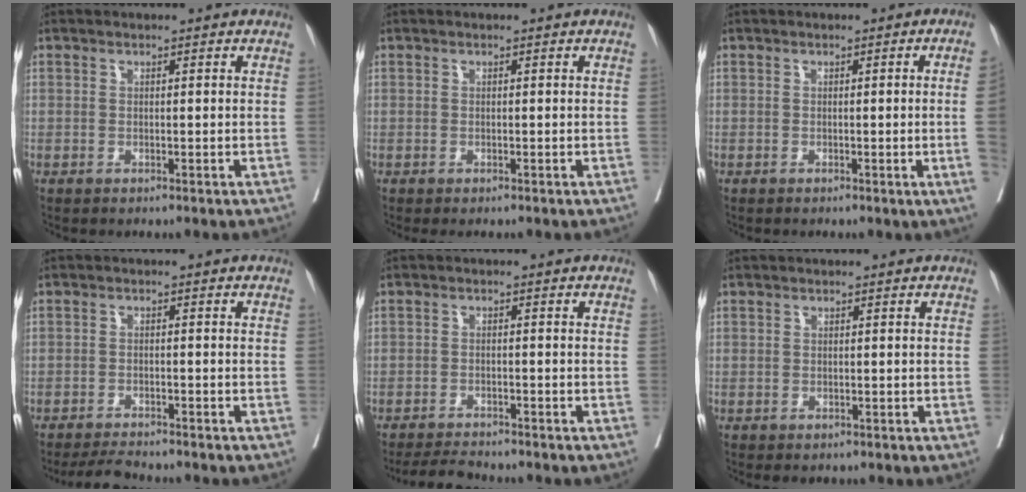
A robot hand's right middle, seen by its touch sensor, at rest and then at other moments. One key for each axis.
{"total": 0.8, "fx": -0.6, "fy": 0.3, "fz": 0.4, "tx": -0.004, "ty": -0.004, "tz": -0.011}
{"total": 4.2, "fx": -0.5, "fy": -1.6, "fz": 3.8, "tx": -0.051, "ty": -0.011, "tz": -0.004}
{"total": 4.0, "fx": -3.8, "fy": 0.2, "fz": 1.0, "tx": -0.016, "ty": -0.016, "tz": -0.066}
{"total": 4.4, "fx": -4.3, "fy": 0.4, "fz": 1.0, "tx": -0.015, "ty": -0.016, "tz": -0.074}
{"total": 0.0}